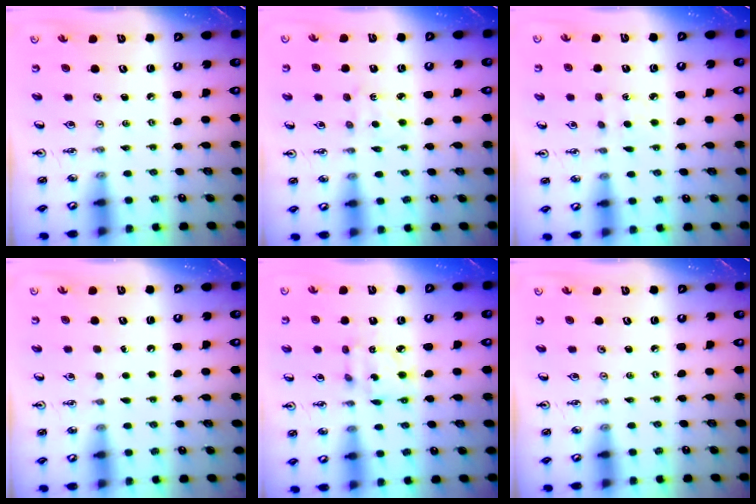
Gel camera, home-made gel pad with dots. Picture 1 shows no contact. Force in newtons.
{"total": 4.2, "press": 4.1, "slide": 0.5}
{"total": 2.4, "press": 2.4, "slide": 0.3}
{"total": 1.5, "press": 1.5, "slide": 0.1}
{"total": 6.0, "press": 6.0, "slide": 0.3}
{"total": 0.0}